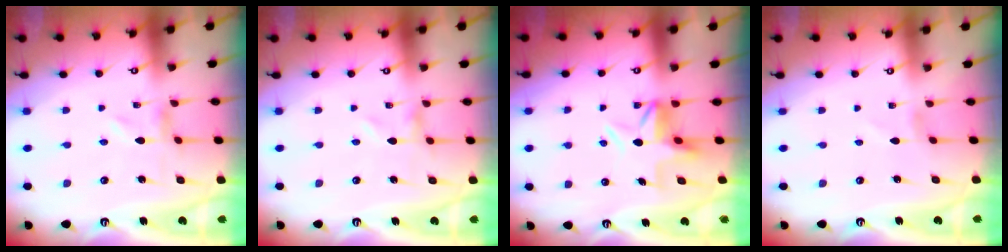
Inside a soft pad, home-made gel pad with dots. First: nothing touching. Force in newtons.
{"total": 0.0}
{"total": 5.3, "press": 5.2, "slide": 0.6}
{"total": 1.1, "press": 1.1, "slide": 0.1}